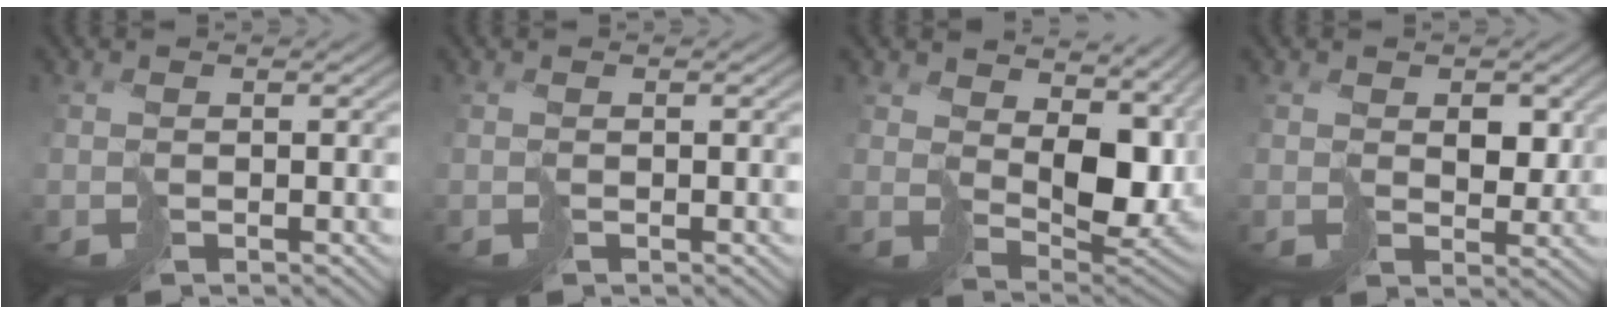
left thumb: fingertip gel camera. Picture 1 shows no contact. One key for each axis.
{"total": 0.0}
{"total": 11.0, "fx": 2.8, "fy": 6.9, "fz": 8.1, "tx": -0.168, "ty": -0.021, "tz": 0.071}
{"total": 3.8, "fx": 1.9, "fy": 2.6, "fz": 2.0, "tx": -0.035, "ty": -0.004, "tz": 0.042}